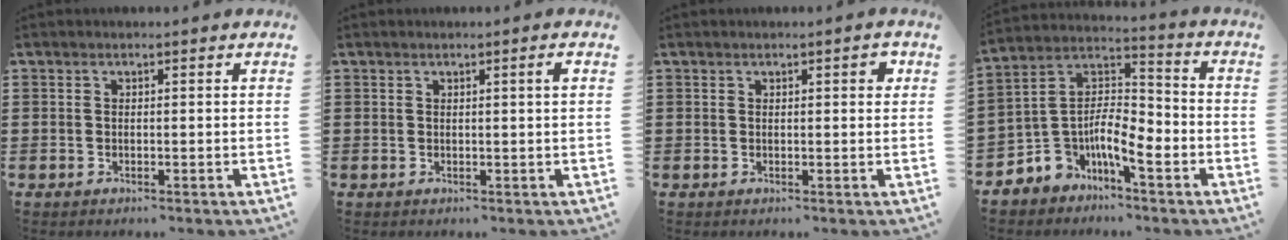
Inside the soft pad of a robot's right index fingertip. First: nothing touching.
{"total": 1.1, "force": [0.3, -0.2, 1.1], "torque": [-0.019, -0.001, 0.003]}
{"total": 1.2, "force": [0.3, 0.3, 1.1], "torque": [-0.013, 0.001, 0.001]}
{"total": 6.7, "force": [-3.4, 4.1, 4.2], "torque": [-0.101, -0.019, -0.070]}